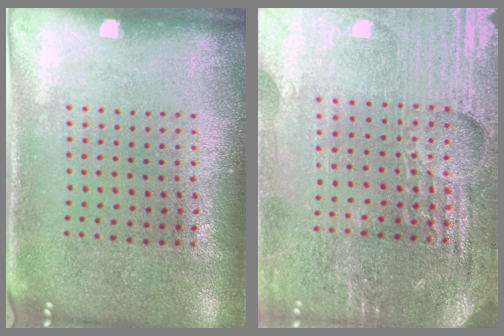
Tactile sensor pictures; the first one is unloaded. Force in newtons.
{"total": 4.8, "press": 4.5, "slide": 1.7}